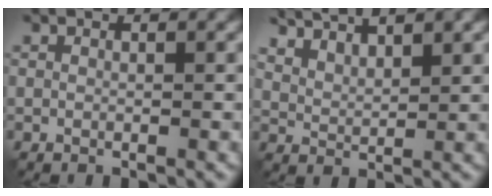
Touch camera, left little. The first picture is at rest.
{"total": 5.0, "force": [4.2, 1.4, 2.4], "torque": [-0.038, 0.009, 0.065]}